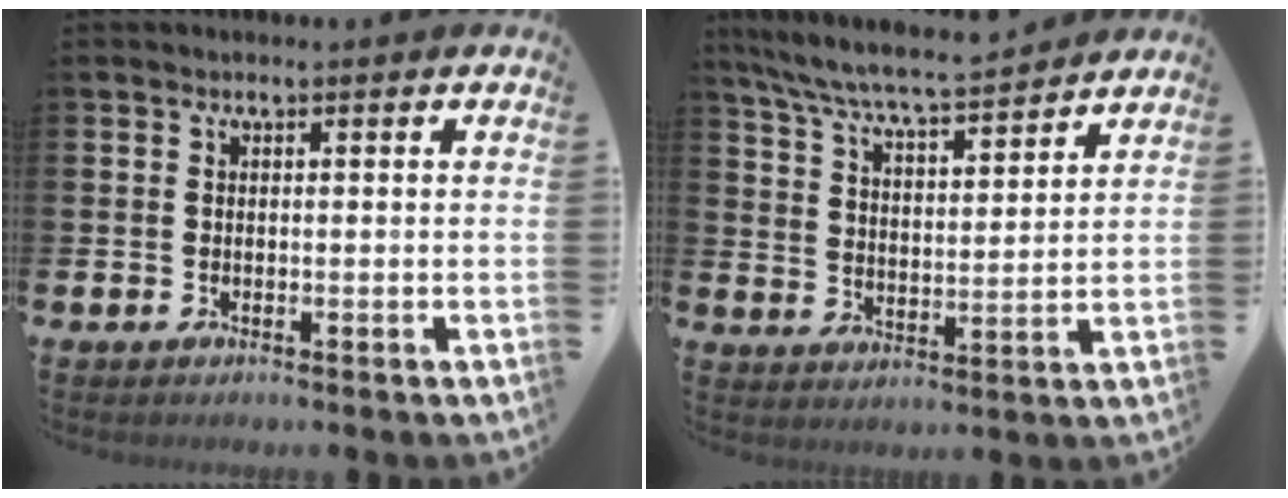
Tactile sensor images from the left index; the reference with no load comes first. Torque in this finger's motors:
{"motor_torque": [1.08, -1.06, 0.22, 0.21]}